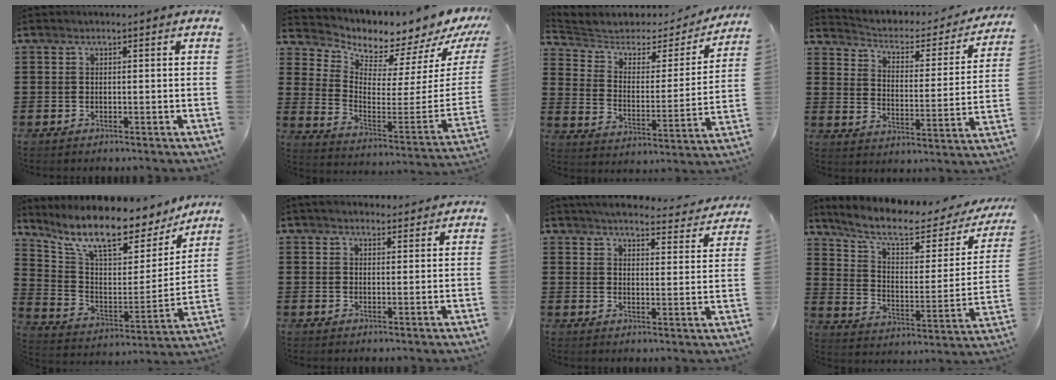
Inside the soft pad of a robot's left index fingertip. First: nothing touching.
{"total": 3.9, "force": [3.8, 0.4, -0.7], "torque": [-0.005, -0.074, 0.057]}
{"total": 4.0, "force": [3.1, 2.4, 1.0], "torque": [-0.046, -0.018, 0.047]}
{"total": 2.4, "force": [1.8, 1.2, 1.1], "torque": [-0.036, -0.017, 0.020]}
{"total": 11.3, "force": [9.2, 2.9, 6.0], "torque": [-0.140, -0.064, 0.156]}
{"total": 2.6, "force": [2.3, 1.0, 0.5], "torque": [-0.016, 0.004, 0.044]}
{"total": 4.7, "force": [4.5, 0.5, 1.2], "torque": [-0.035, -0.027, 0.077]}
{"total": 8.5, "force": [6.2, 1.9, 5.5], "torque": [-0.123, -0.036, 0.103]}